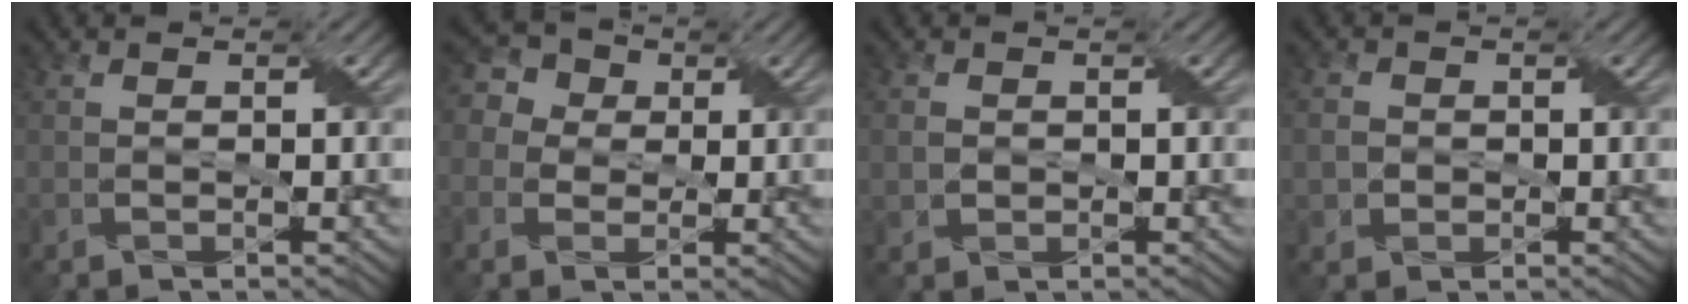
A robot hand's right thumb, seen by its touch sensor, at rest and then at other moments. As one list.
[{"total": 6.3, "force": [1.3, 5.5, 2.8], "torque": [-0.096, 0.026, 0.005]}, {"total": 1.7, "force": [0.1, 1.5, 0.6], "torque": [-0.022, -0.002, 0.001]}, {"total": 2.8, "force": [-0.1, 2.7, 0.8], "torque": [-0.023, 0.002, -0.010]}]